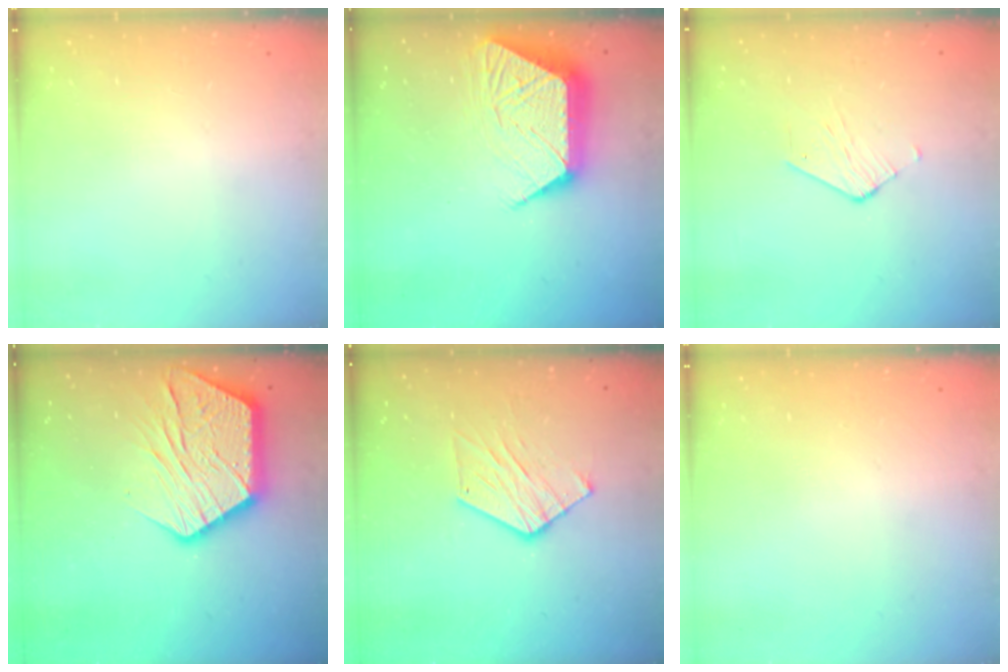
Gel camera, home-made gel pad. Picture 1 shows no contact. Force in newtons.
{"total": 13.7, "press": 13.7, "slide": 1.1}
{"total": 2.8, "press": 2.8, "slide": 0.2}
{"total": 19.2, "press": 19.1, "slide": 1.5}
{"total": 9.6, "press": 9.6, "slide": 0.3}
{"total": 0.0}